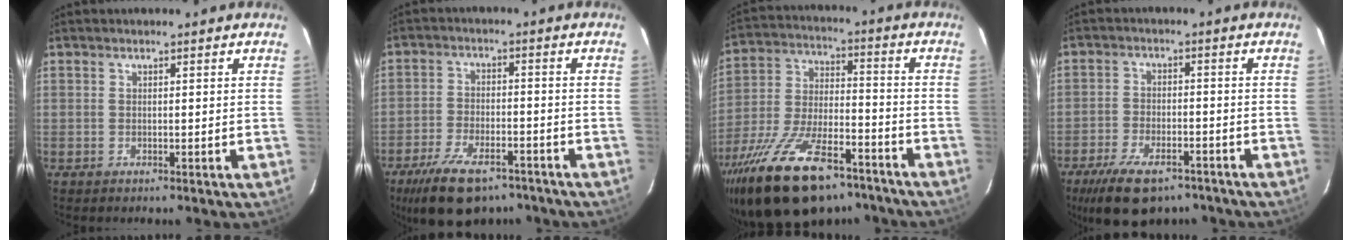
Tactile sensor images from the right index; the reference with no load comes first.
{"total": 14.1, "force": [-9.8, 6.4, 7.9], "torque": [-0.175, -0.017, -0.162]}
{"total": 24.8, "force": [-17.5, 10.1, 14.5], "torque": [-0.285, -0.024, -0.278]}
{"total": 13.3, "force": [-9.3, 6.0, 7.4], "torque": [-0.165, -0.018, -0.151]}